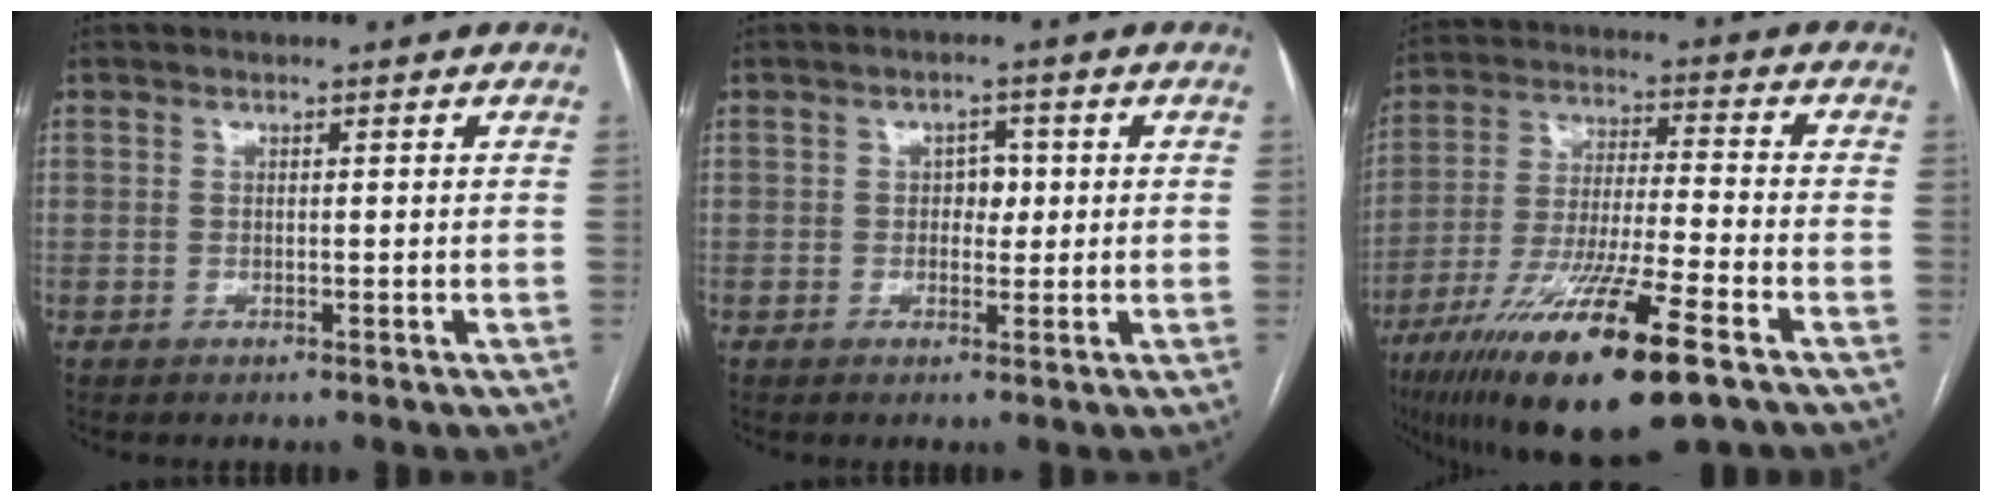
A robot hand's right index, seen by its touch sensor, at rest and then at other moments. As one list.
[{"total": 2.7, "force": [0.2, 1.8, 2.0], "torque": [-0.022, 0.007, 0.002]}, {"total": 19.0, "force": [-11.1, 1.4, 15.4], "torque": [-0.289, -0.047, -0.195]}]